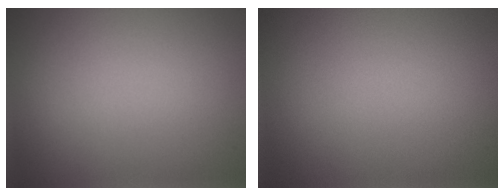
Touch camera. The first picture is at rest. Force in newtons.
{"total": 0.0}